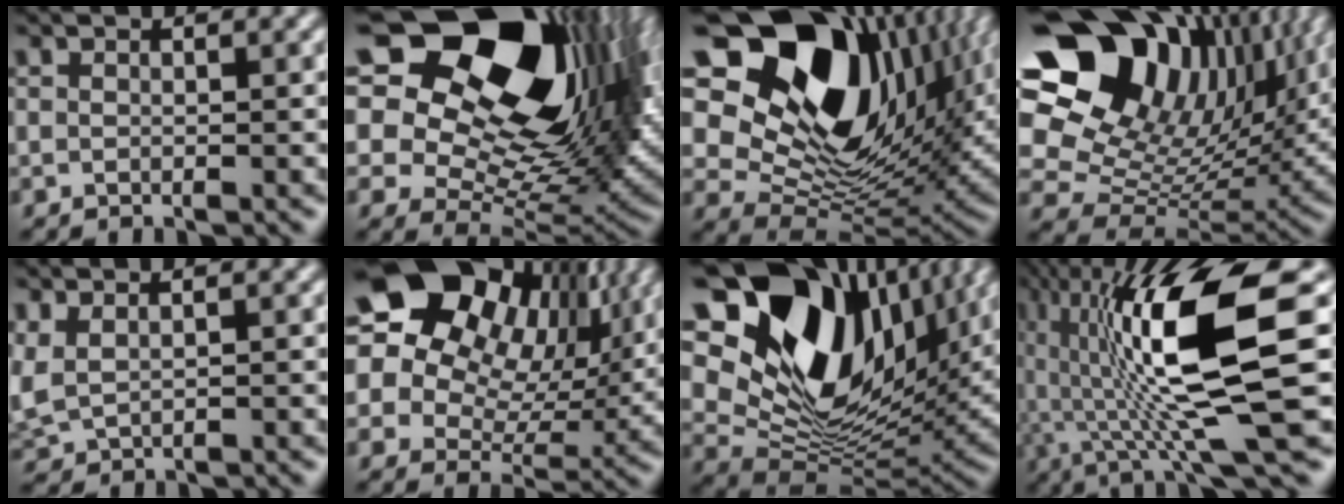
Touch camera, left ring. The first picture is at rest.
{"total": 20.9, "force": [10.2, 12.0, 13.8], "torque": [-0.233, 0.069, 0.165]}
{"total": 17.5, "force": [7.2, 11.4, 11.1], "torque": [-0.196, 0.020, 0.129]}
{"total": 18.1, "force": [8.8, 11.8, 10.5], "torque": [-0.188, 0.056, 0.152]}
{"total": 2.1, "force": [0.5, 1.2, 1.6], "torque": [-0.042, 0.005, 0.021]}
{"total": 18.9, "force": [9.2, 13.1, 10.1], "torque": [-0.221, 0.074, 0.149]}
{"total": 16.1, "force": [7.5, 10.2, 10.0], "torque": [-0.188, 0.030, 0.138]}
{"total": 12.6, "force": [1.5, 2.6, 12.2], "torque": [-0.213, 0.001, 0.035]}